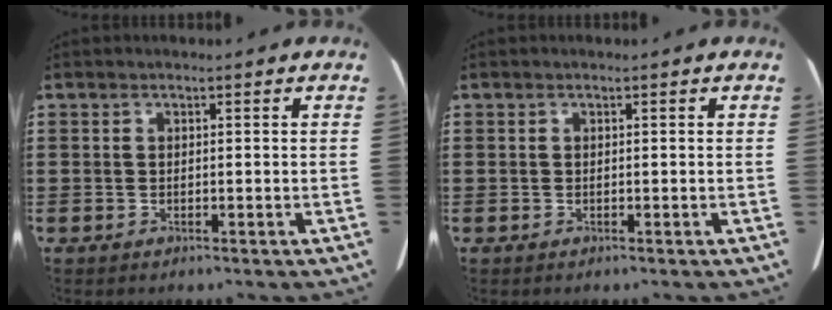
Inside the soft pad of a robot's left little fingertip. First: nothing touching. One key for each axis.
{"total": 0.0}